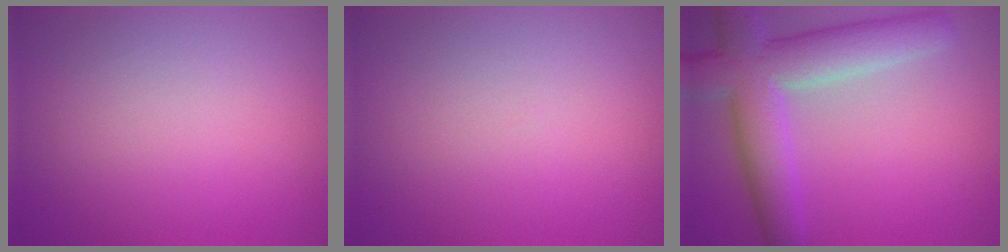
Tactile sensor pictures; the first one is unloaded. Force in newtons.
{"total": 0.0}
{"total": 8.1, "press": 8.1, "slide": 0.8}